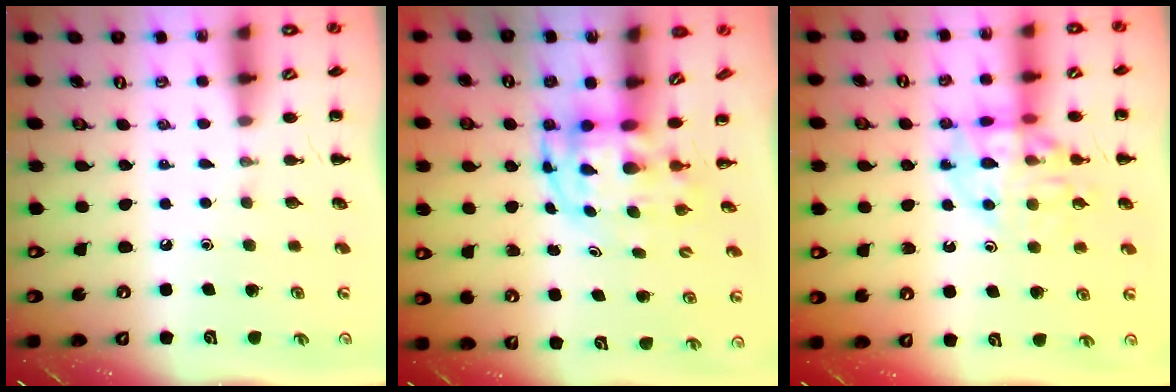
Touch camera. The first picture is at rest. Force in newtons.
{"total": 3.8, "press": 3.7, "slide": 0.7}
{"total": 13.4, "press": 13.3, "slide": 2.0}